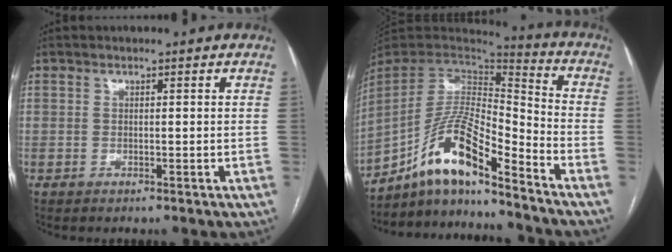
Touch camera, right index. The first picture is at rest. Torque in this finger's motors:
{"motor_torque": [1.11, -1.03, 0.99, 0.21]}